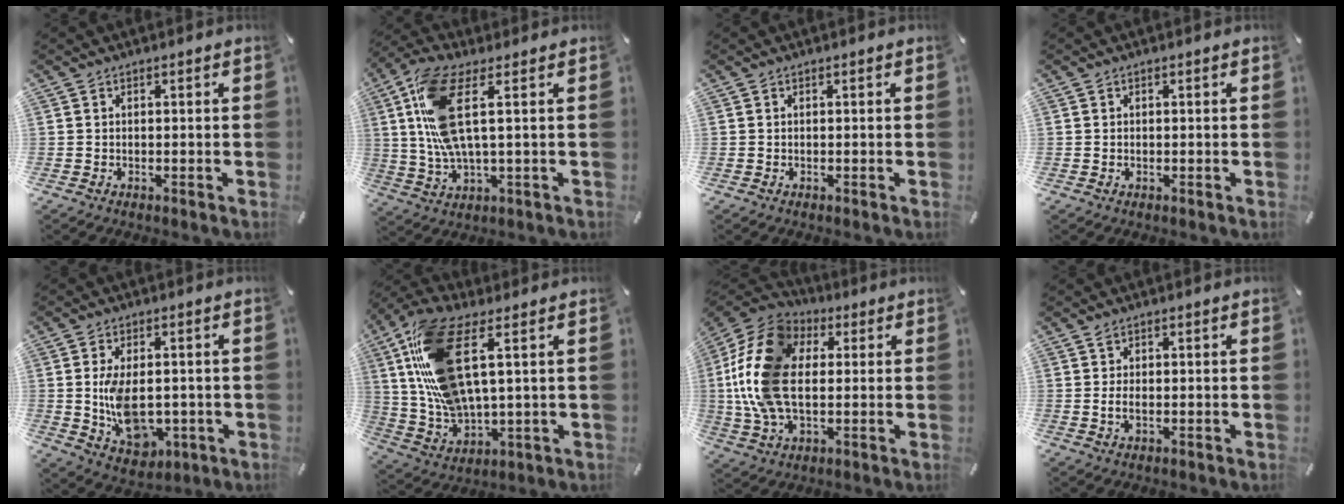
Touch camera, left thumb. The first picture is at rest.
{"total": 13.6, "force": [3.1, 4.4, 12.5], "torque": [-0.272, -0.015, 0.052]}
{"total": 0.0}
{"total": 0.0}
{"total": 10.6, "force": [-0.6, 6.9, 8.0], "torque": [-0.155, -0.004, -0.011]}
{"total": 16.7, "force": [5.2, 6.9, 14.3], "torque": [-0.319, -0.015, 0.090]}
{"total": 17.0, "force": [1.5, 11.7, 12.3], "torque": [-0.295, 0.012, 0.025]}
{"total": 1.9, "force": [0.2, 0.9, 1.7], "torque": [-0.042, -0.001, 0.000]}